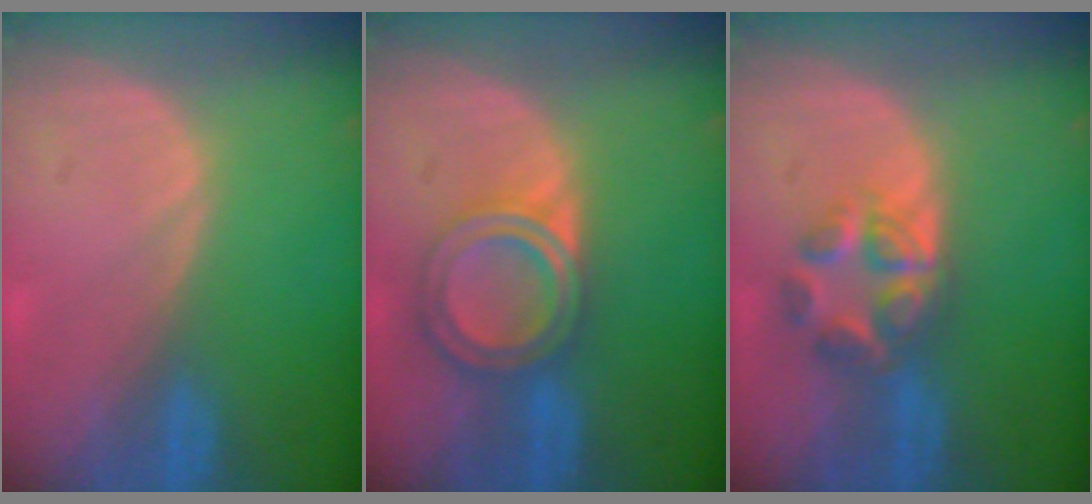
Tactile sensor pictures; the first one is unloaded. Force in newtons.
{"total": 6.7, "press": 5.9, "slide": 3.2}
{"total": 6.2, "press": 5.5, "slide": 2.8}